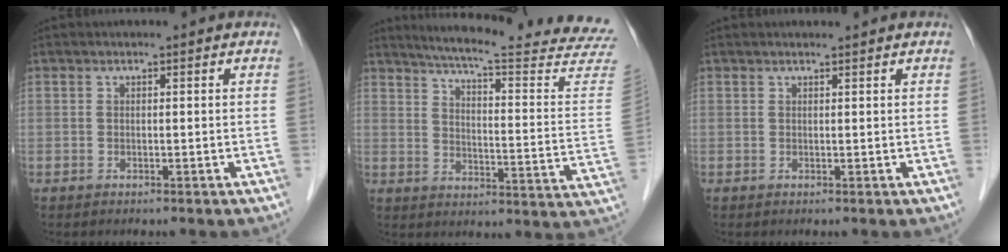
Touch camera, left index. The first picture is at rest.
{"total": 26.1, "force": [24.0, -0.3, 10.1], "torque": [-0.146, -0.110, 0.287]}
{"total": 1.4, "force": [1.3, 0.0, 0.4], "torque": [-0.006, 0.010, 0.024]}